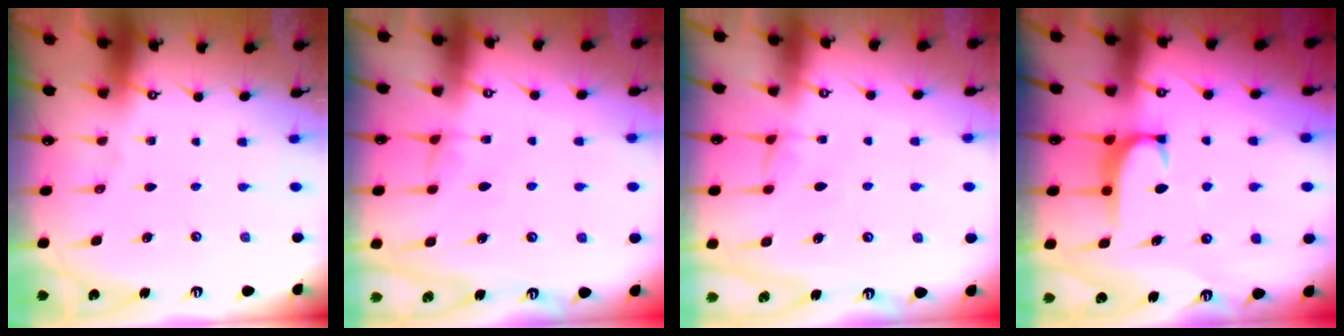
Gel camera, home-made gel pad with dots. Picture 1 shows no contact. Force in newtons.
{"total": 2.8, "press": 2.7, "slide": 0.4}
{"total": 2.8, "press": 2.7, "slide": 0.4}
{"total": 1.8, "press": 1.7, "slide": 0.5}